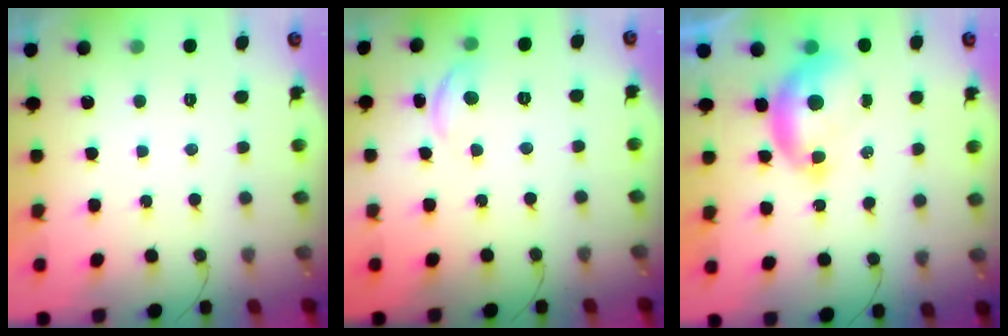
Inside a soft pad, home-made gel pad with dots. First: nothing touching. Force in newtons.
{"total": 5.4, "press": 5.4, "slide": 0.3}
{"total": 7.1, "press": 7.0, "slide": 0.9}